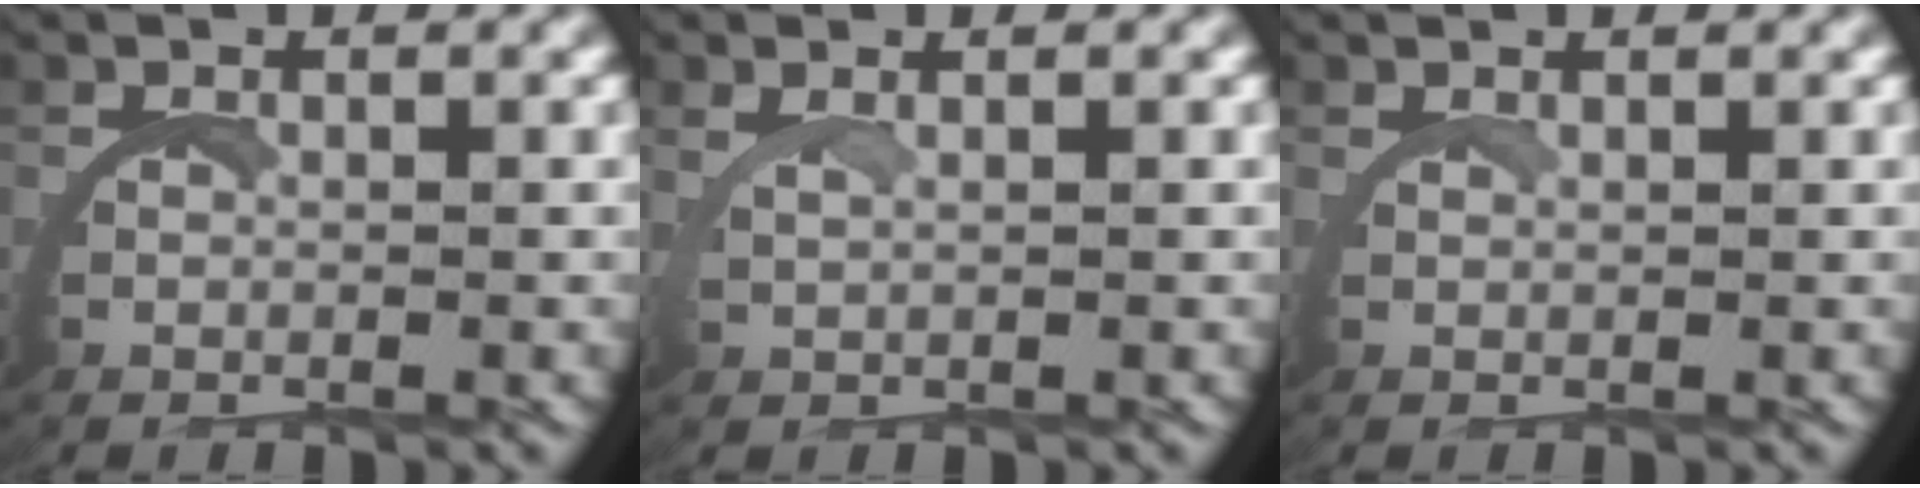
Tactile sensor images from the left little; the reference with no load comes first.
{"total": 1.6, "force": [1.2, -0.9, 0.4], "torque": [-0.016, 0.002, 0.027]}
{"total": 1.5, "force": [1.2, -0.9, 0.0], "torque": [0.002, 0.004, 0.022]}